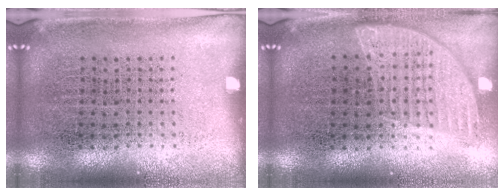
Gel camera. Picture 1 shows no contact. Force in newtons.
{"total": 0.9, "press": 0.9, "slide": 0.2}